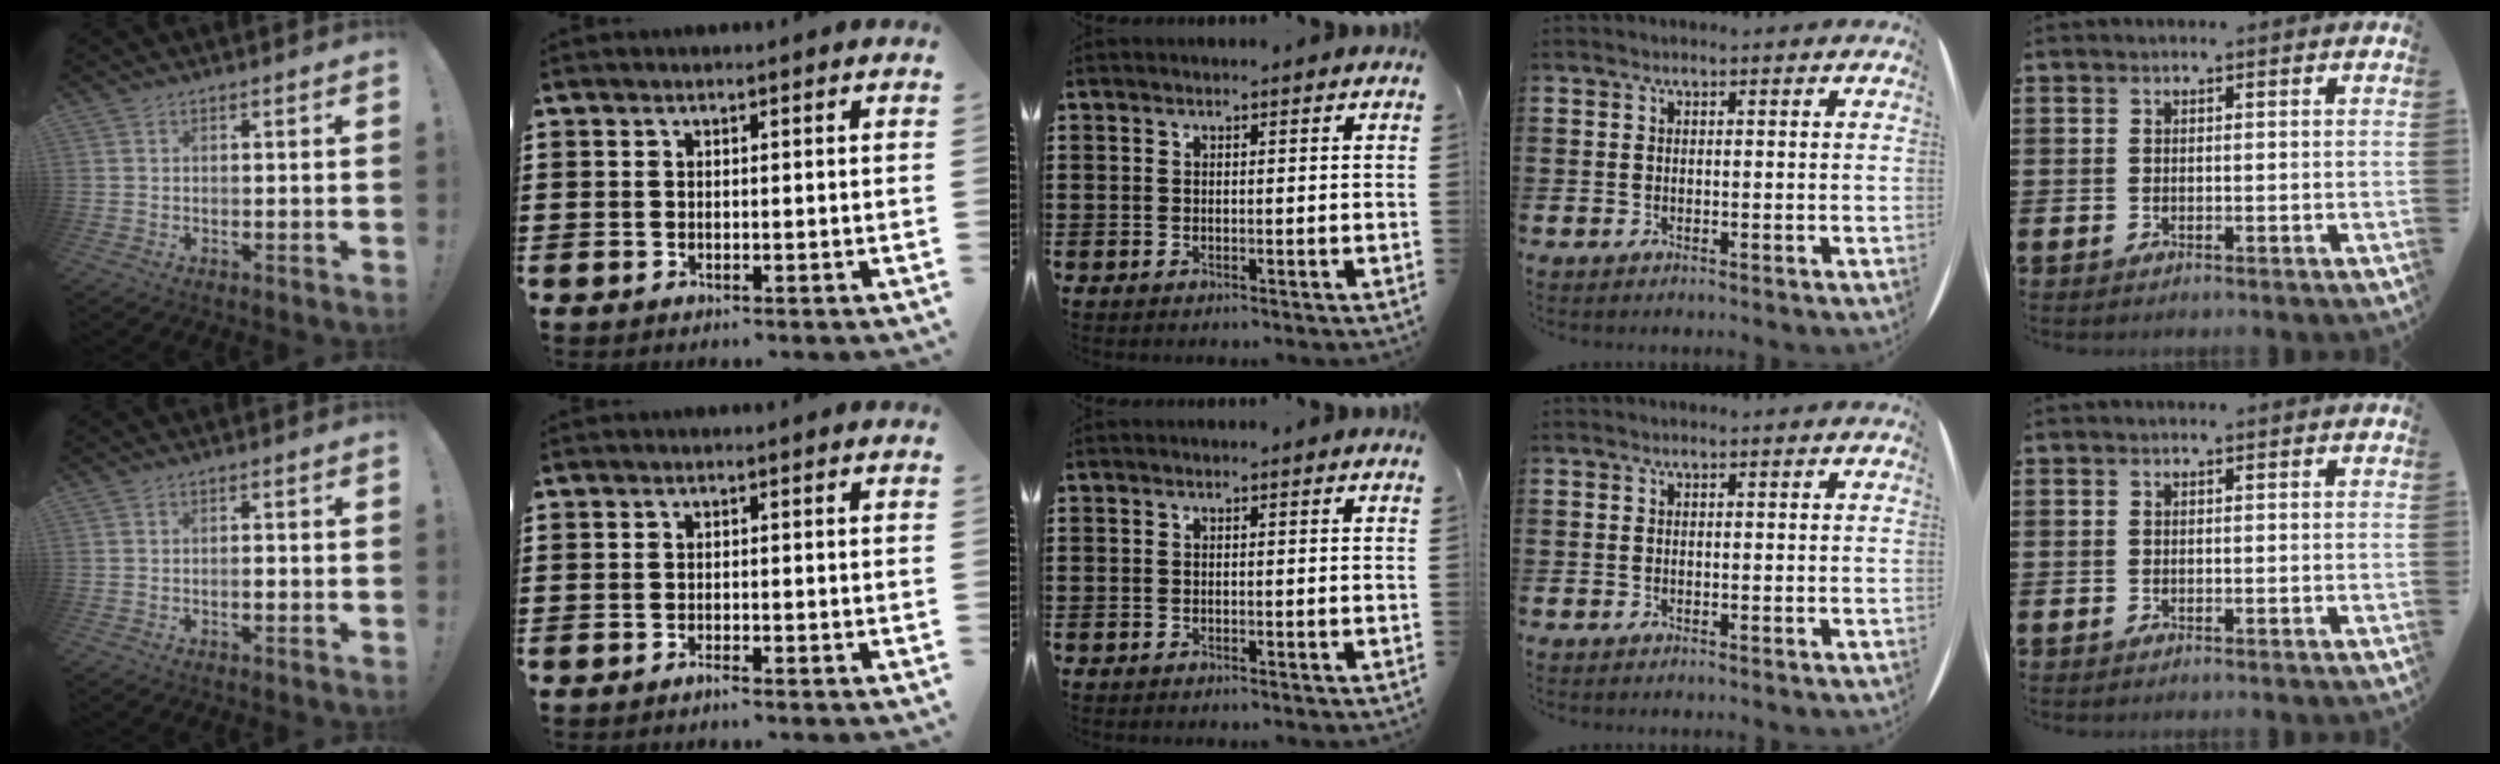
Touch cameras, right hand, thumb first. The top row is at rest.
{"thumb": {"total": 1.3, "force": [-0.8, 0.6, 0.9], "torque": [-0.010, 0.001, -0.015]}, "index": {"total": 0.9, "force": [-0.8, 0.1, 0.5], "torque": [-0.012, -0.005, -0.013]}}